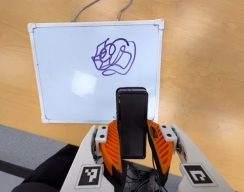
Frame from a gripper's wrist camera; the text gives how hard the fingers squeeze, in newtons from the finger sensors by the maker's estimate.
{"total": 4.0, "left": 2.6, "right": 5.3}